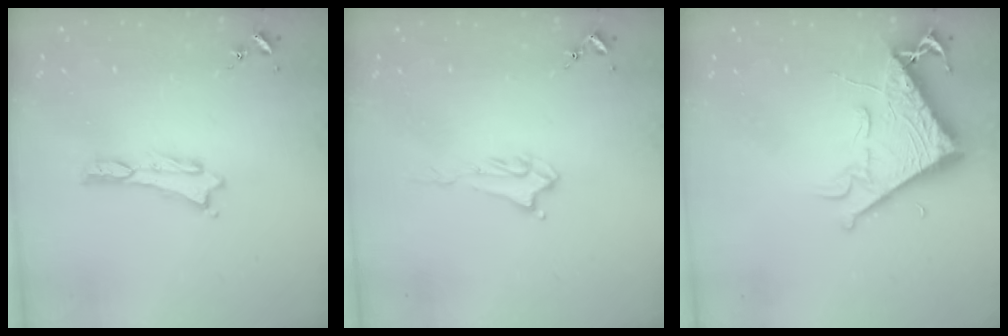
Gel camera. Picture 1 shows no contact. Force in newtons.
{"total": 3.2, "press": 3.2, "slide": 0.5}
{"total": 7.9, "press": 7.9, "slide": 0.9}